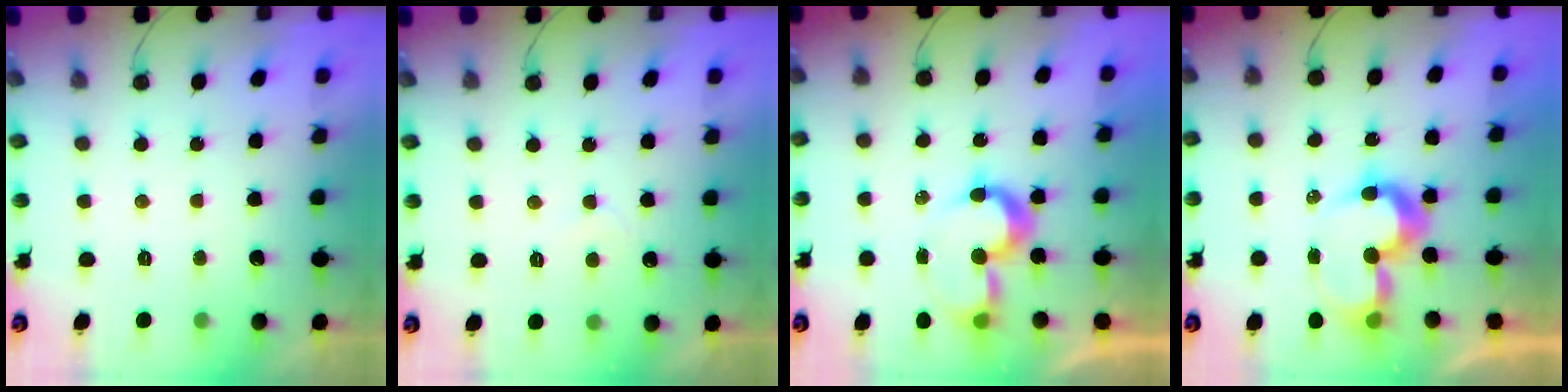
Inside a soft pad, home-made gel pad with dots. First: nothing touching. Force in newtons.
{"total": 4.8, "press": 4.8, "slide": 0.5}
{"total": 8.7, "press": 8.7, "slide": 0.1}
{"total": 9.6, "press": 9.5, "slide": 0.9}